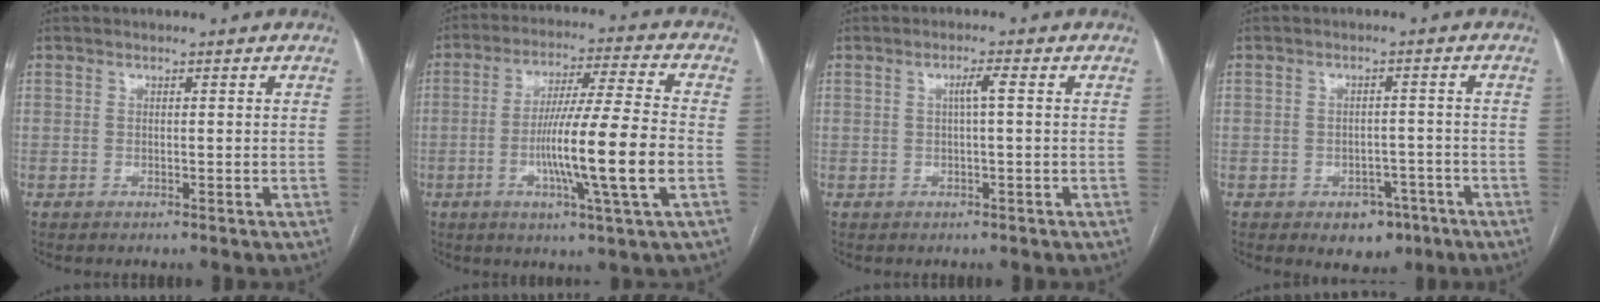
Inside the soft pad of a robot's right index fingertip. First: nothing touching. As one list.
[{"total": 14.6, "force": [-3.3, -0.8, 14.2], "torque": [-0.253, -0.008, -0.063]}, {"total": 2.0, "force": [0.2, -0.2, 2.0], "torque": [-0.034, 0.004, 0.004]}, {"total": 5.0, "force": [-2.9, 3.4, 2.3], "torque": [-0.019, 0.009, -0.030]}]